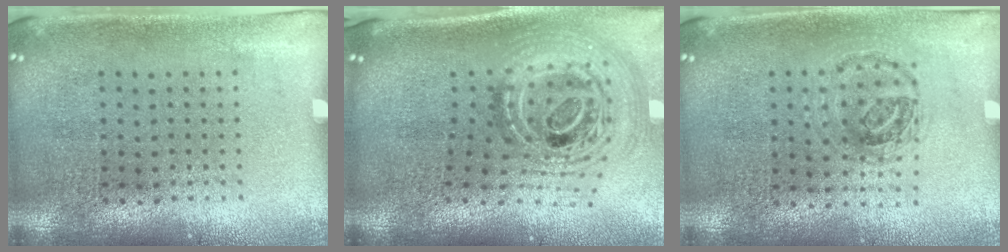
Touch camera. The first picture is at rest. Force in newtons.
{"total": 2.3, "press": 1.7, "slide": 1.5}
{"total": 0.9, "press": 0.9, "slide": 0.2}